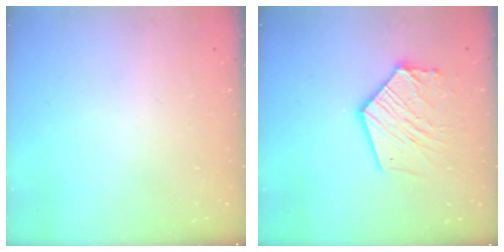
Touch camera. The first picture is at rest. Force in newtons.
{"total": 15.1, "press": 15.0, "slide": 1.7}